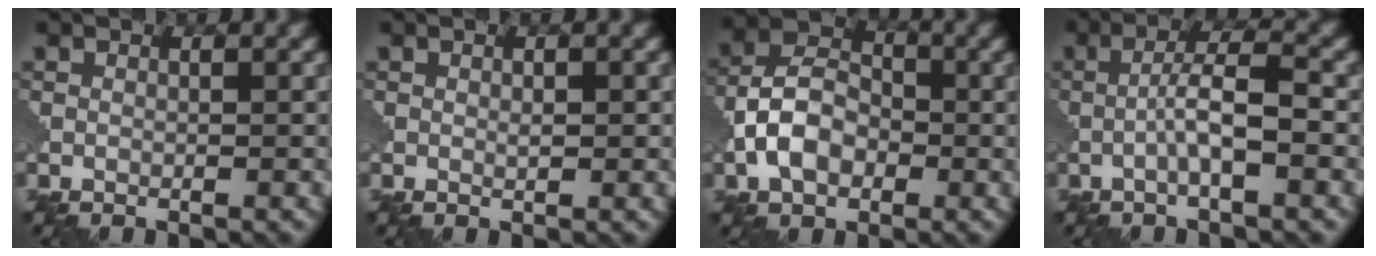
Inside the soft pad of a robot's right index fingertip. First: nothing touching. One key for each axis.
{"total": 0.8, "fx": 0.0, "fy": 0.4, "fz": 0.7, "tx": -0.012, "ty": -0.001, "tz": 0.001}
{"total": 5.8, "fx": -1.7, "fy": 4.0, "fz": 3.8, "tx": -0.073, "ty": 0.010, "tz": -0.040}
{"total": 3.9, "fx": -1.0, "fy": 0.6, "fz": 3.7, "tx": -0.066, "ty": 0.012, "tz": -0.026}